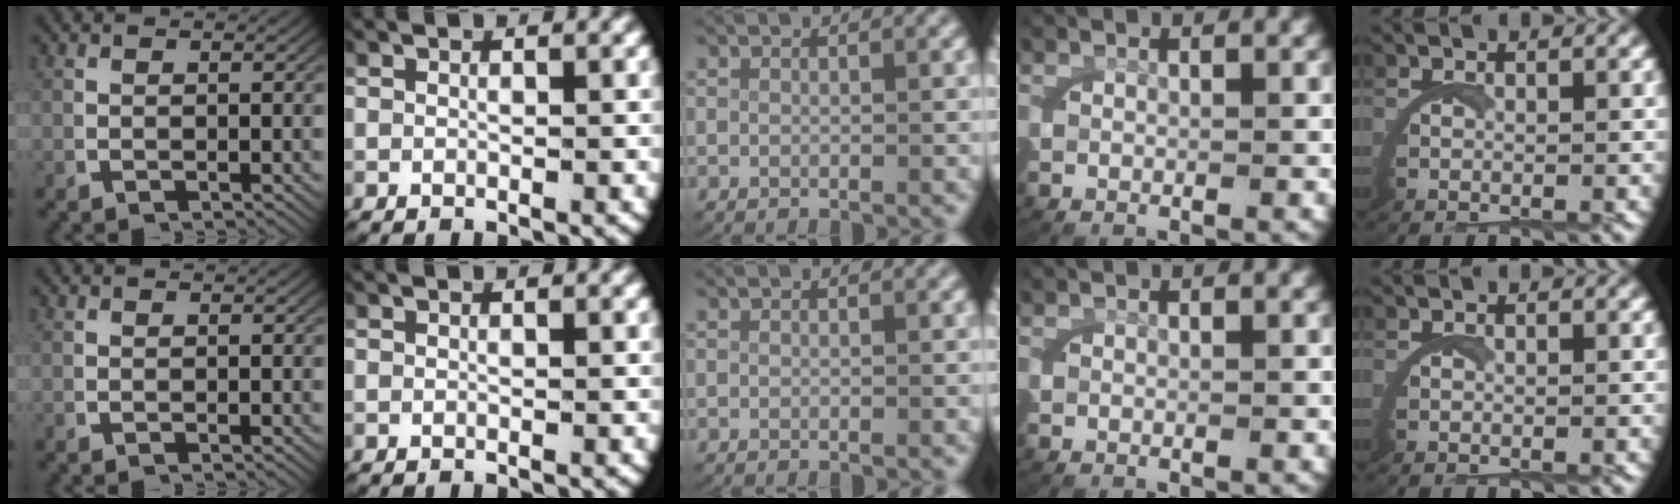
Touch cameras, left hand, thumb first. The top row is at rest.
{"ring": {"total": 0.9, "force": [0.0, -0.9, -0.3], "torque": [0.000, -0.008, 0.010]}}